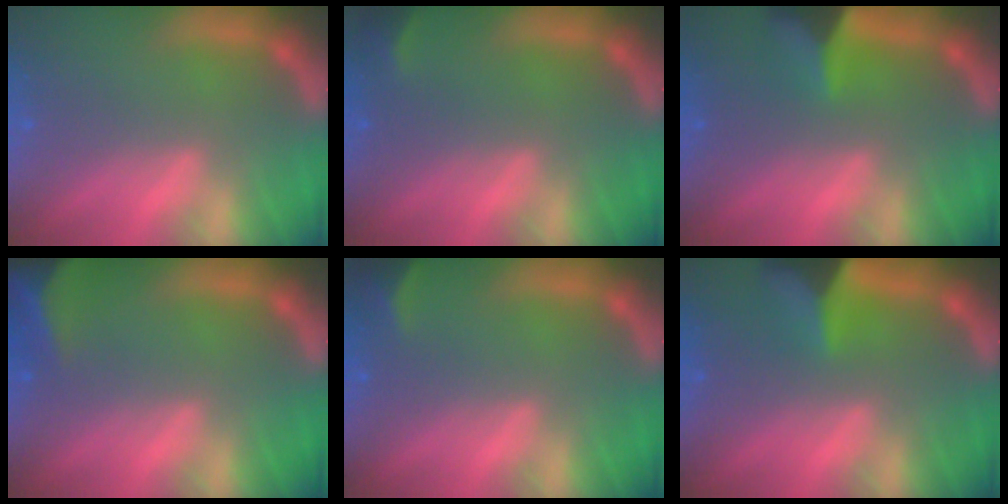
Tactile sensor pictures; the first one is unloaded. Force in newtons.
{"total": 1.4}
{"total": 4.4}
{"total": 8.9}
{"total": 2.4}
{"total": 5.4}